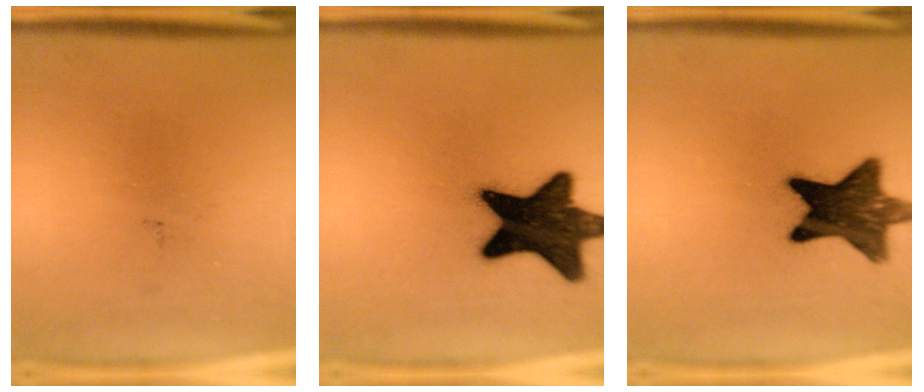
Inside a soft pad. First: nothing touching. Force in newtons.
{"total": 17.2}
{"total": 13.3}